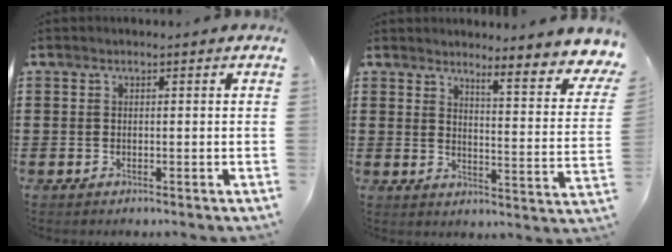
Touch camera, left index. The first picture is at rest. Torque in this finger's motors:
{"motor_torque": [2.14, 0.00, 0.19, 0.09]}